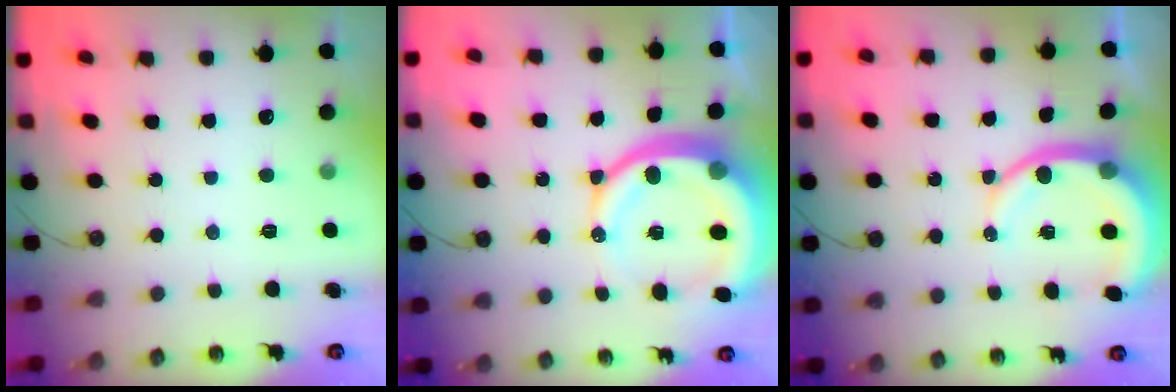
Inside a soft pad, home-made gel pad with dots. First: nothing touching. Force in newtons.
{"total": 18.3, "press": 18.1, "slide": 2.3}
{"total": 10.7, "press": 10.6, "slide": 1.5}